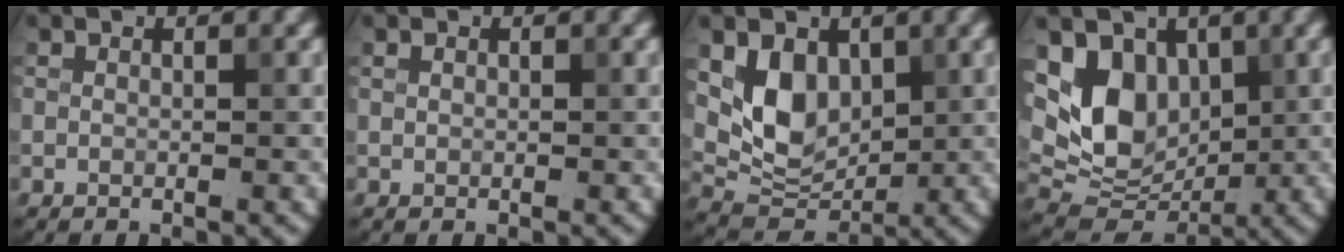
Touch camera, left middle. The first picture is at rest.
{"total": 0.5, "force": [0.2, 0.4, 0.2], "torque": [-0.002, 0.001, 0.005]}
{"total": 5.6, "force": [1.6, 4.0, 3.5], "torque": [-0.067, -0.012, 0.034]}
{"total": 8.3, "force": [1.8, 6.1, 5.4], "torque": [-0.099, -0.010, 0.027]}